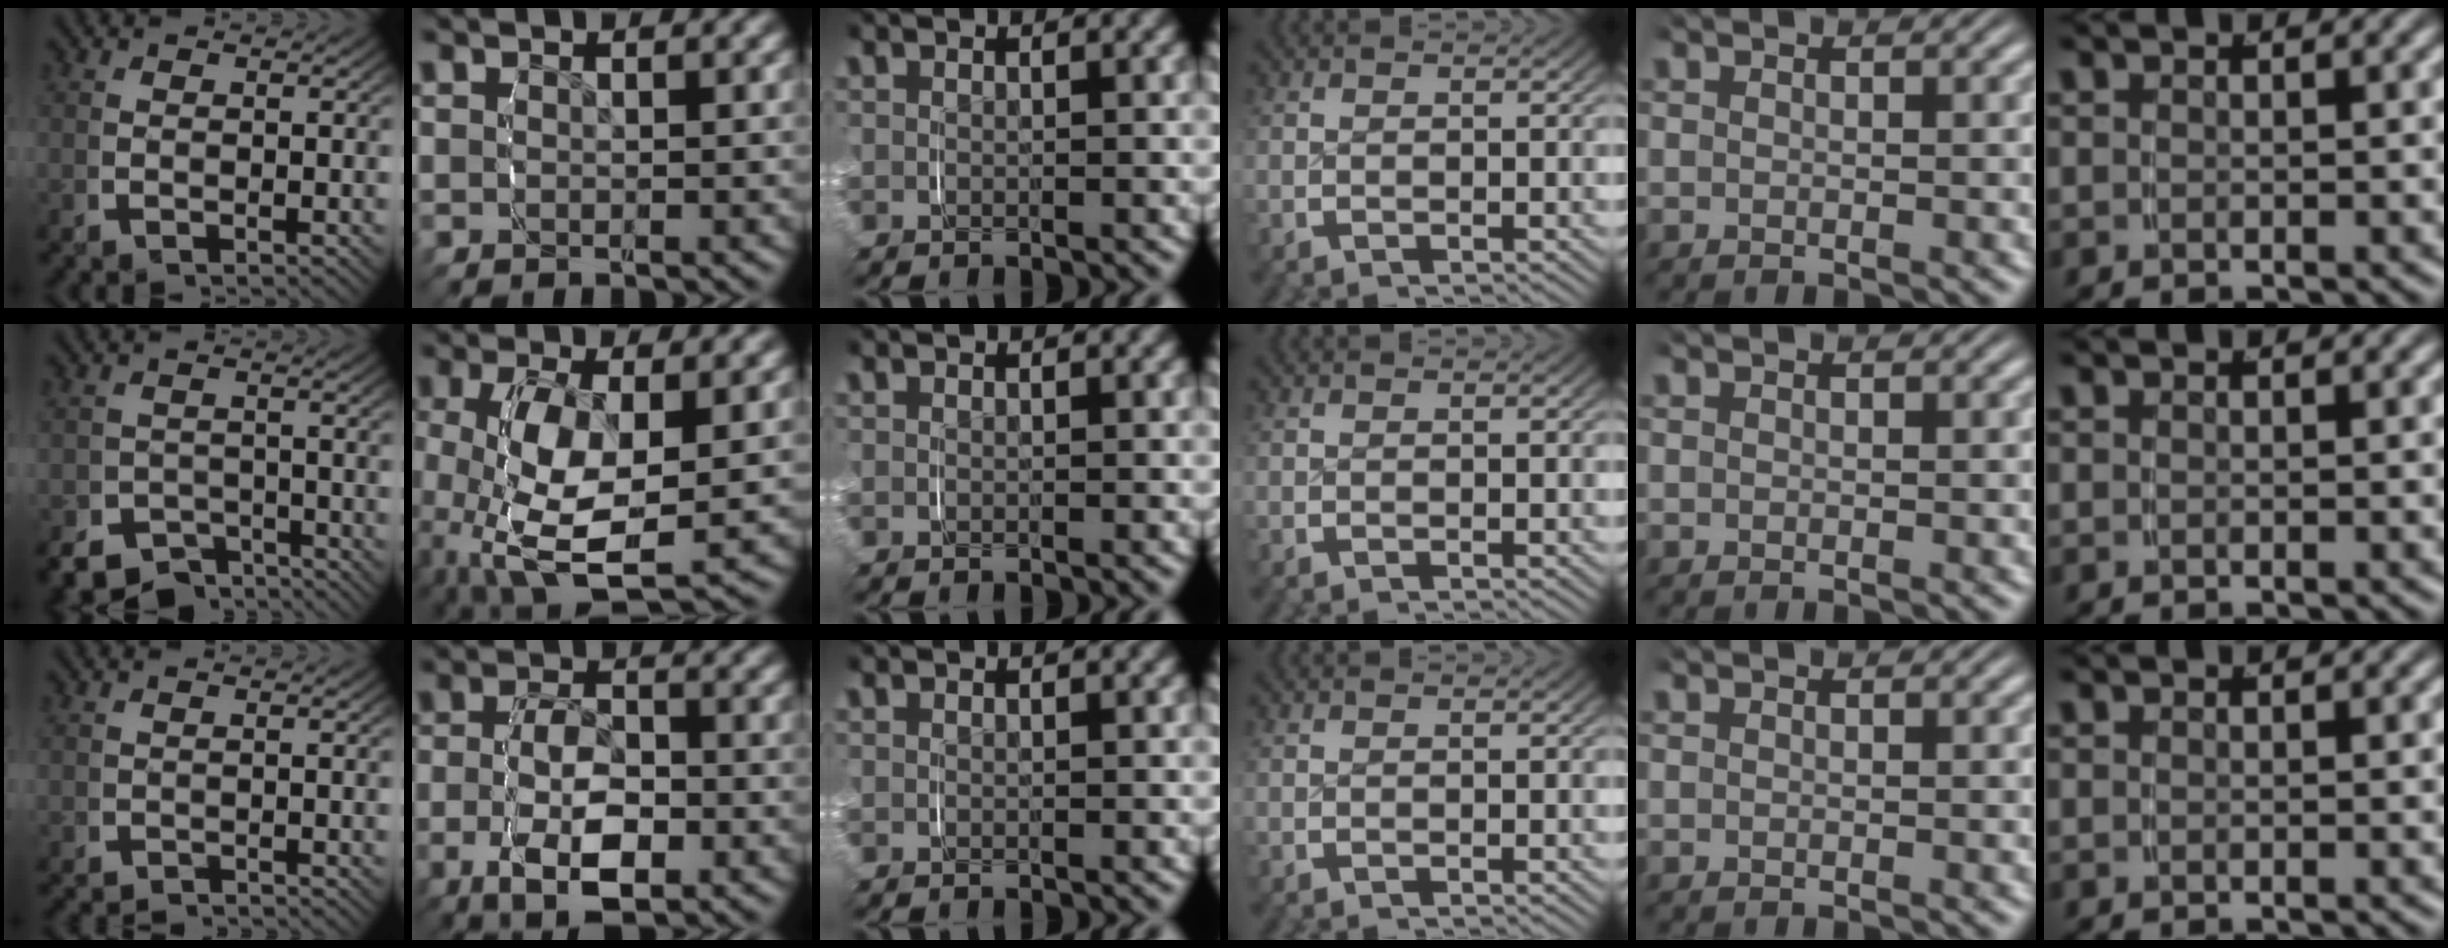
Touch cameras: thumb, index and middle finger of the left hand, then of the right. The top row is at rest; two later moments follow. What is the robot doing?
{"motion": "grasp_and_lifting", "object": "key"}